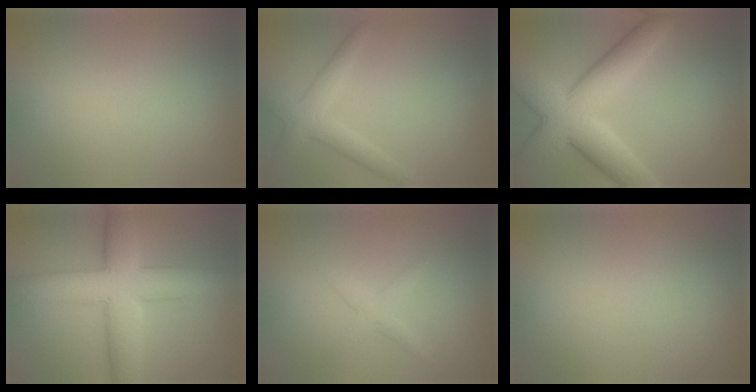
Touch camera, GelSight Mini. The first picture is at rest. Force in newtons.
{"total": 2.8, "press": 2.7, "slide": 0.2}
{"total": 8.7, "press": 8.7, "slide": 0.4}
{"total": 8.9, "press": 8.9, "slide": 0.2}
{"total": 1.6, "press": 1.6, "slide": 0.1}
{"total": 0.0}